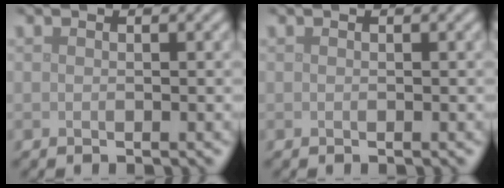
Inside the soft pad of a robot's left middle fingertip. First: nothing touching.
{"total": 0.0}